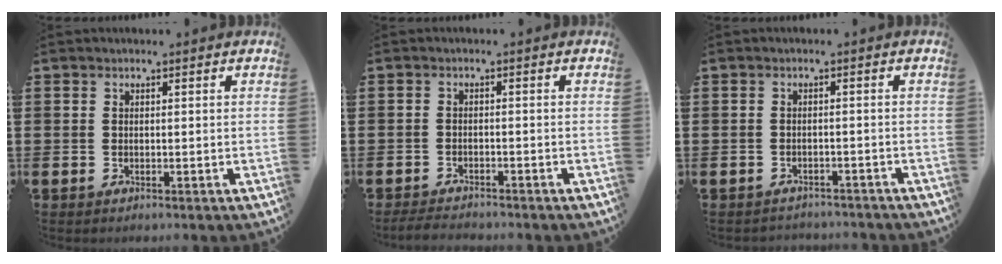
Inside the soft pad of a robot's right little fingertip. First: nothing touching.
{"total": 1.6, "force": [-1.6, 0.1, 0.1], "torque": [-0.006, 0.004, -0.034]}
{"total": 1.4, "force": [-1.4, 0.1, -0.2], "torque": [-0.002, 0.002, -0.030]}